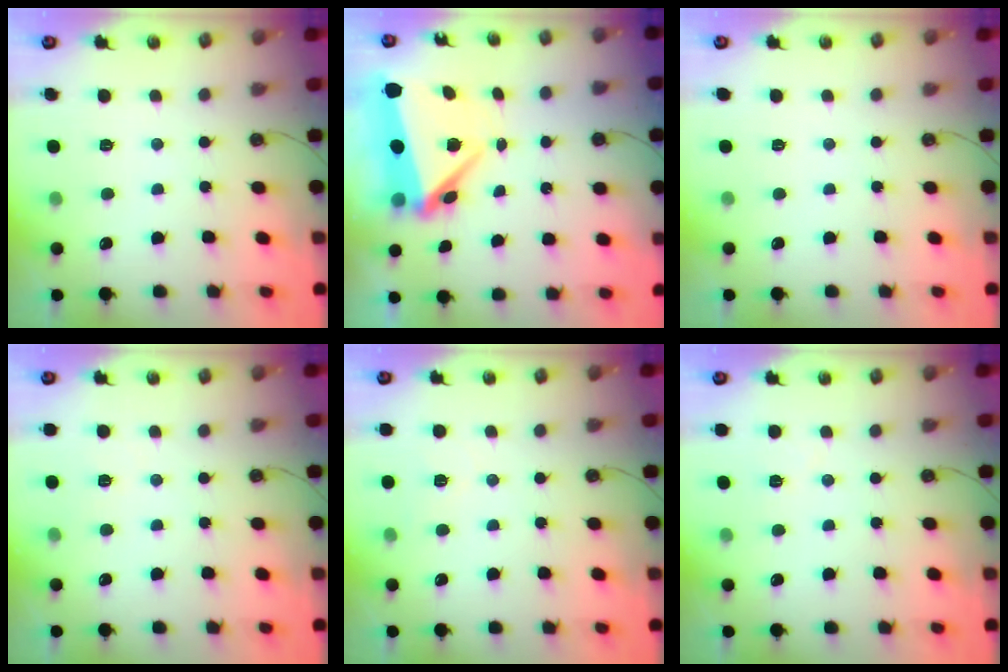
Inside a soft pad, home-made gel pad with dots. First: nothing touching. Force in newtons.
{"total": 8.0, "press": 7.9, "slide": 1.1}
{"total": 1.5, "press": 0.5, "slide": 1.4}
{"total": 1.7, "press": 1.7, "slide": 0.4}
{"total": 10.2, "press": 3.5, "slide": 9.6}
{"total": 1.5, "press": 1.5, "slide": 0.5}